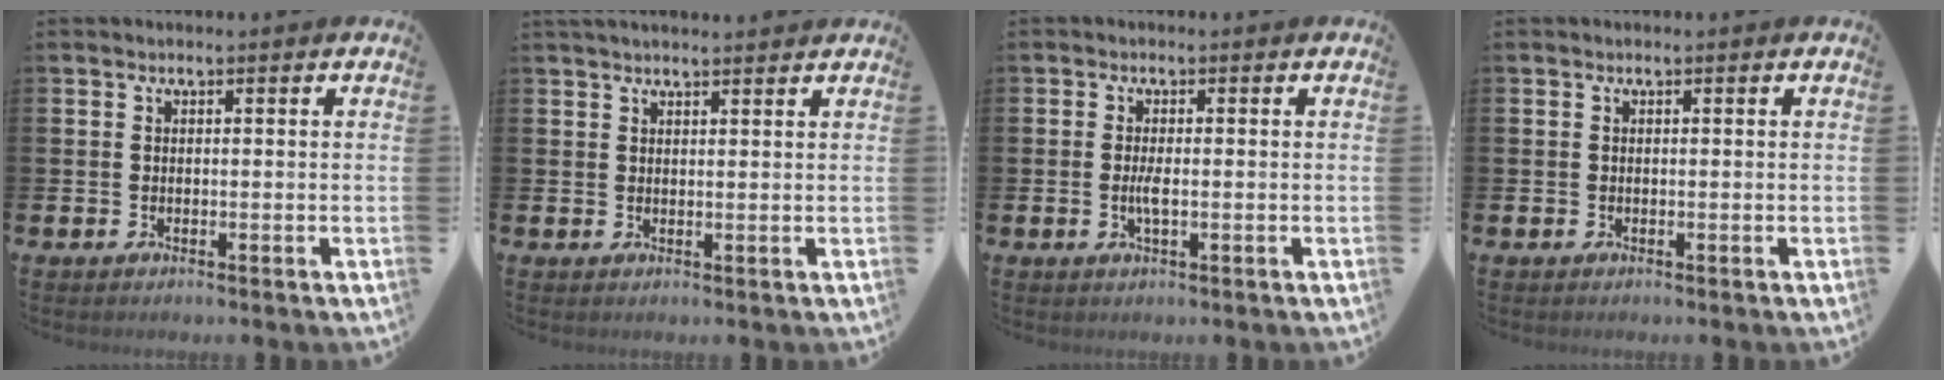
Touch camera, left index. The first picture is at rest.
{"total": 2.0, "force": [2.0, 0.1, 0.4], "torque": [-0.009, -0.004, 0.036]}
{"total": 1.9, "force": [-0.3, 0.5, 1.9], "torque": [-0.042, 0.002, -0.004]}
{"total": 0.0}